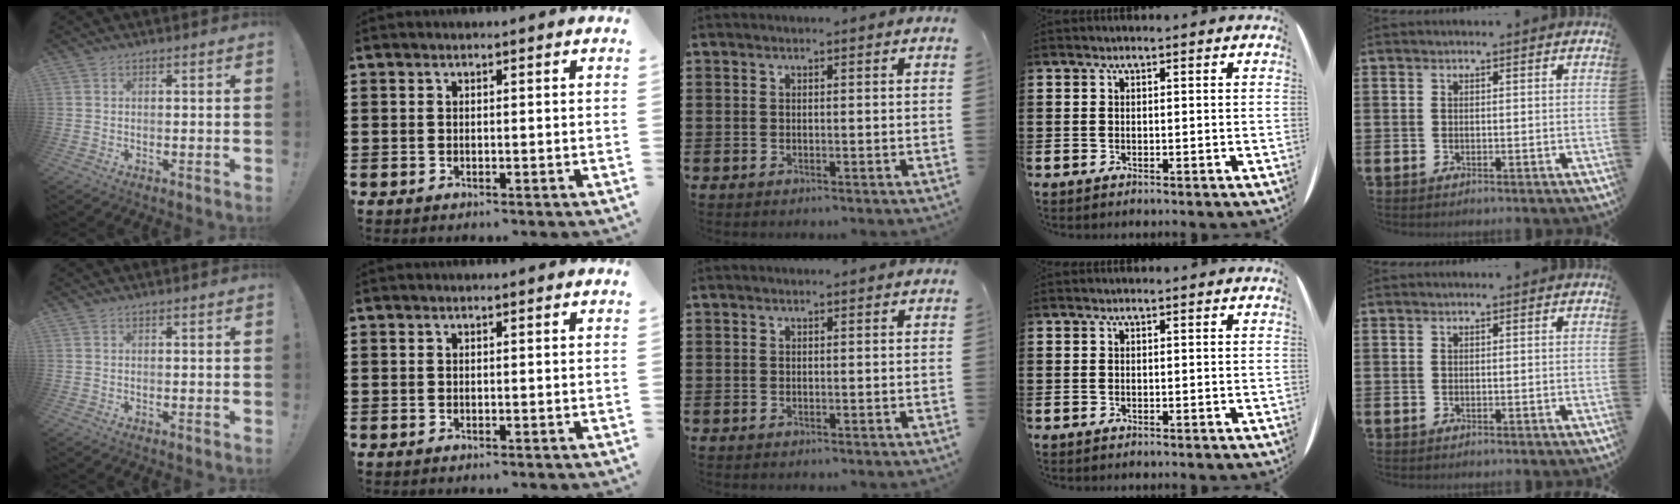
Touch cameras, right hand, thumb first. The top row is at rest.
{}